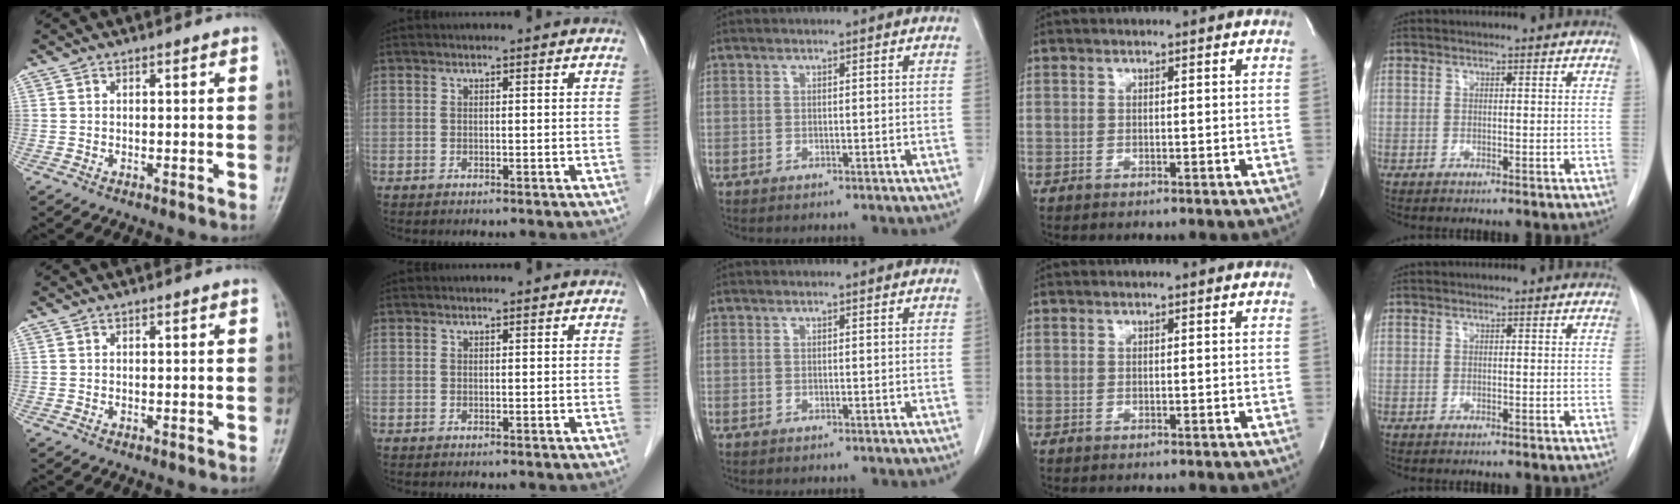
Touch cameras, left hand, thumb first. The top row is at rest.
{}